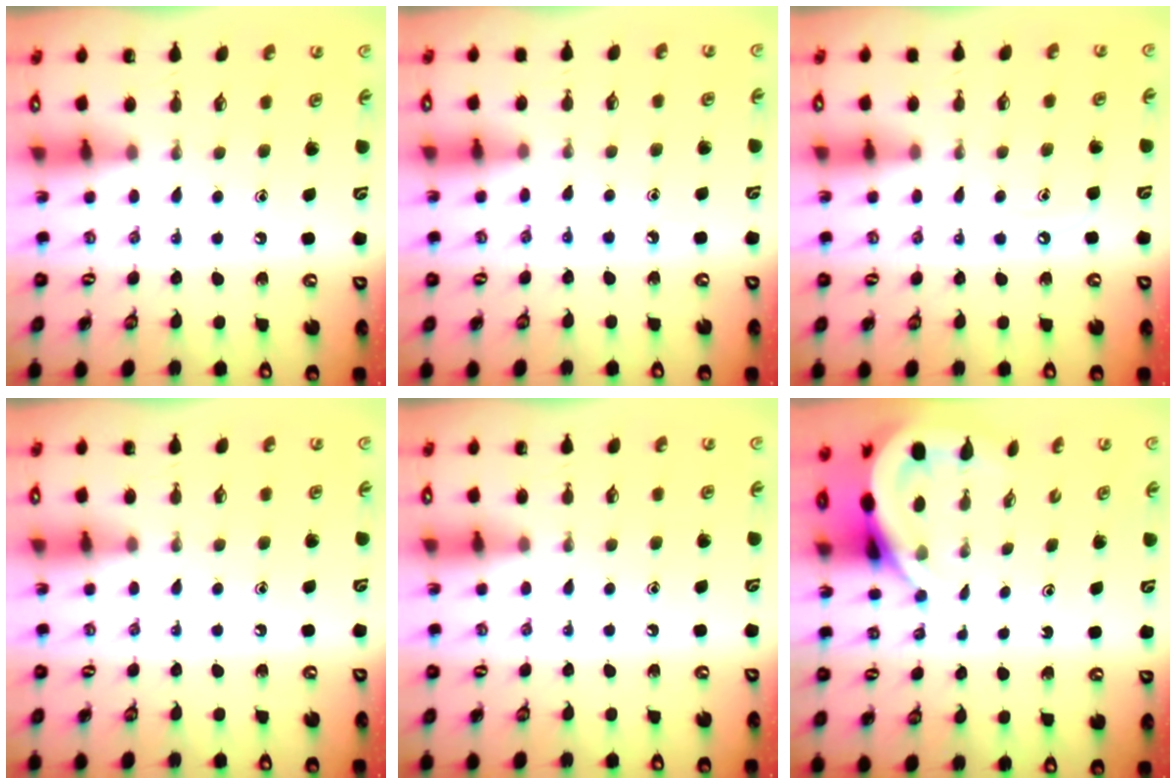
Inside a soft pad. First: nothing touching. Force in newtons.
{"total": 5.9, "press": 5.9, "slide": 0.8}
{"total": 4.0, "press": 3.9, "slide": 0.6}
{"total": 0.0}
{"total": 0.0}
{"total": 6.2, "press": 6.1, "slide": 0.7}